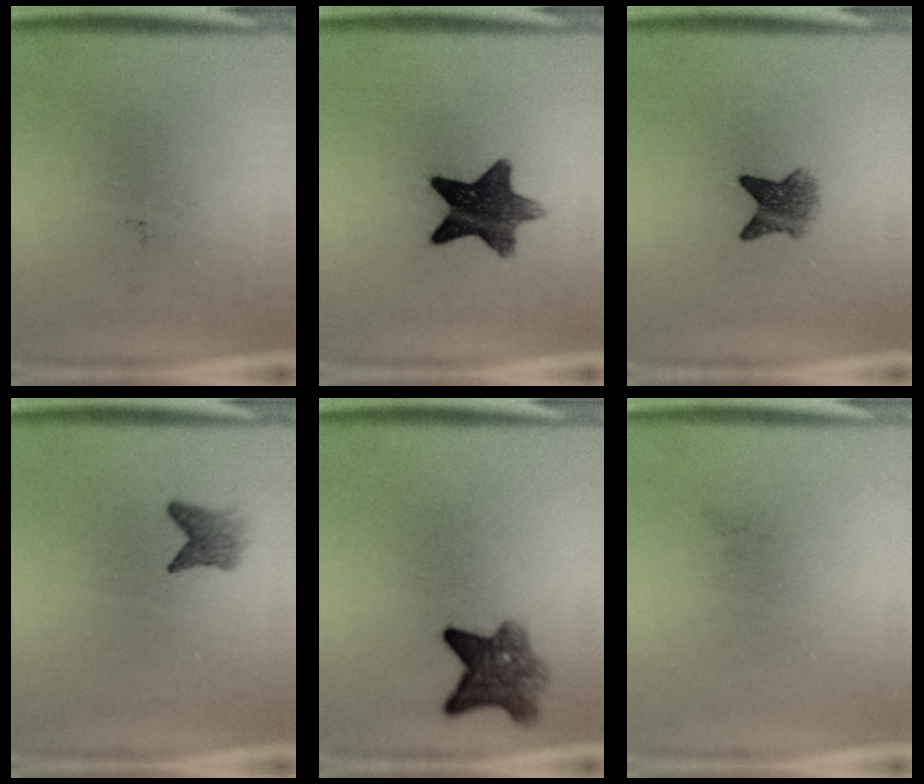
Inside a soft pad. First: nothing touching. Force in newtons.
{"total": 10.9}
{"total": 4.2}
{"total": 2.4}
{"total": 6.0}
{"total": 0.0}